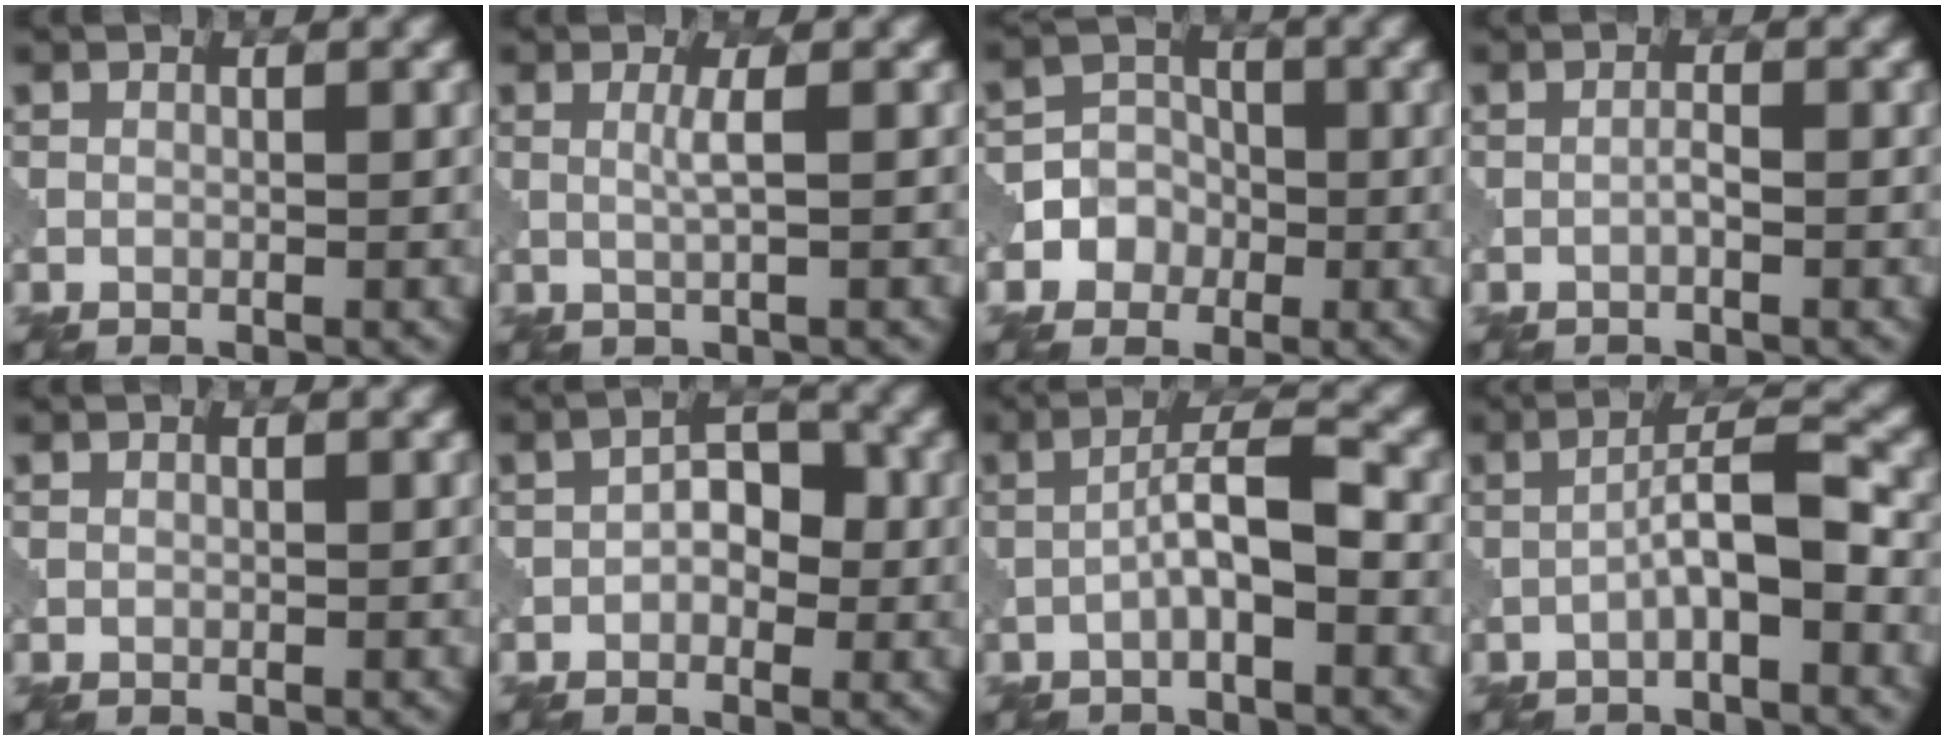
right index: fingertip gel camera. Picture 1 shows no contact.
{"total": 1.6, "force": [0.1, 0.2, 1.6], "torque": [-0.031, 0.003, -0.001]}
{"total": 4.2, "force": [-1.6, 3.8, 0.7], "torque": [0.011, 0.011, -0.047]}
{"total": 0.8, "force": [-0.4, 0.1, 0.7], "torque": [-0.014, 0.002, -0.008]}
{"total": 0.0}
{"total": 3.1, "force": [-0.4, 2.0, 2.4], "torque": [-0.034, 0.008, -0.014]}
{"total": 4.1, "force": [-1.1, 0.8, 3.8], "torque": [-0.066, 0.014, -0.027]}
{"total": 4.2, "force": [-1.4, 0.7, 3.9], "torque": [-0.067, 0.017, -0.031]}